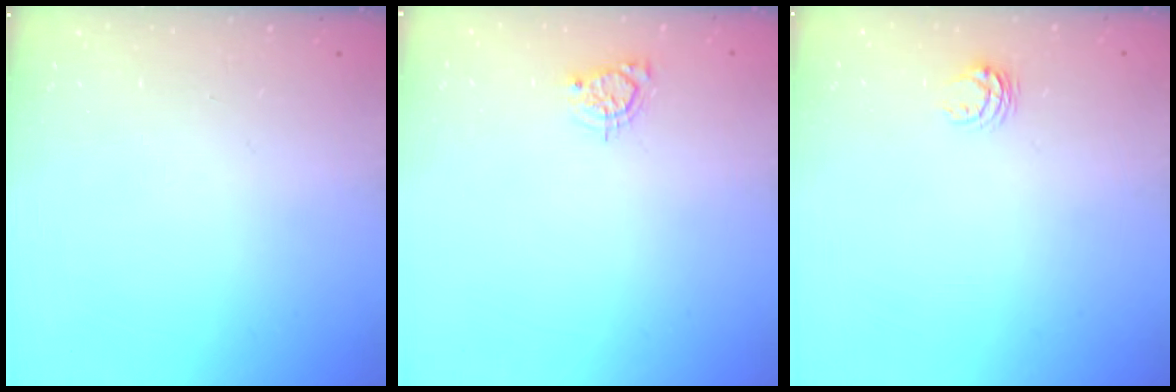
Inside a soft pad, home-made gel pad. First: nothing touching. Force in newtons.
{"total": 3.8, "press": 3.8, "slide": 0.5}
{"total": 3.7, "press": 3.7, "slide": 0.5}